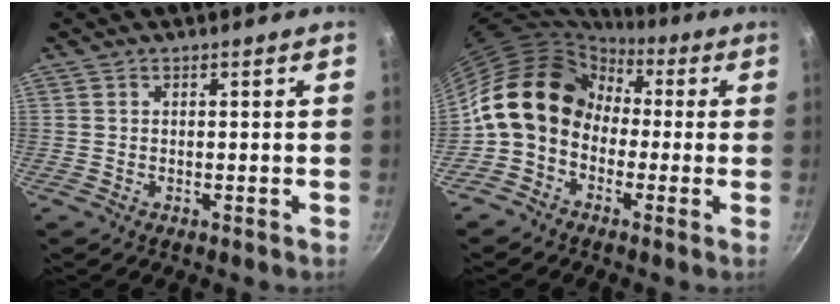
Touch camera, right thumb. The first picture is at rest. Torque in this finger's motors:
{"motor_torque": [1.54, 3.20, 1.14, -1.22, 0.59]}